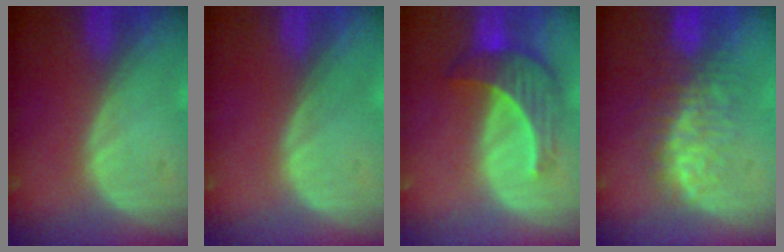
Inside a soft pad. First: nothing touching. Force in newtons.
{"total": 0.0}
{"total": 7.3, "press": 6.8, "slide": 2.5}
{"total": 8.3, "press": 7.6, "slide": 3.4}